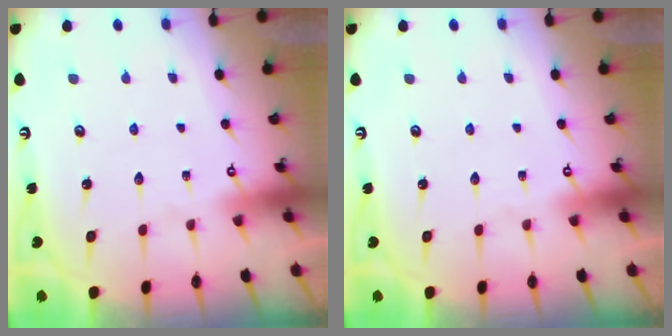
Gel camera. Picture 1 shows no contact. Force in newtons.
{"total": 0.0}